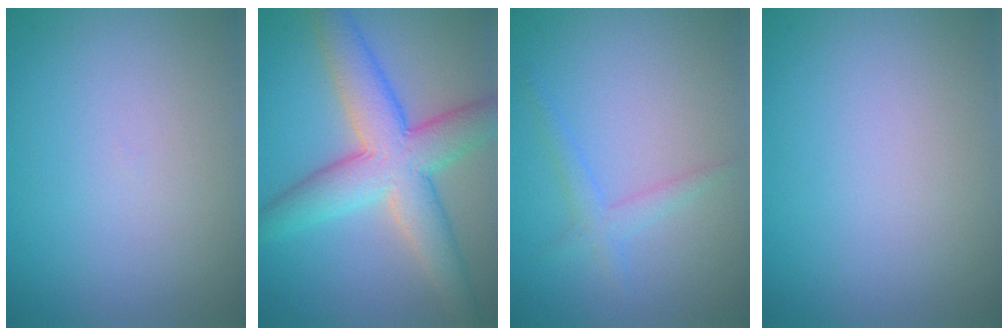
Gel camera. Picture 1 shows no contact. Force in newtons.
{"total": 8.0, "press": 8.0, "slide": 0.3}
{"total": 1.6, "press": 1.6, "slide": 0.2}
{"total": 0.0}